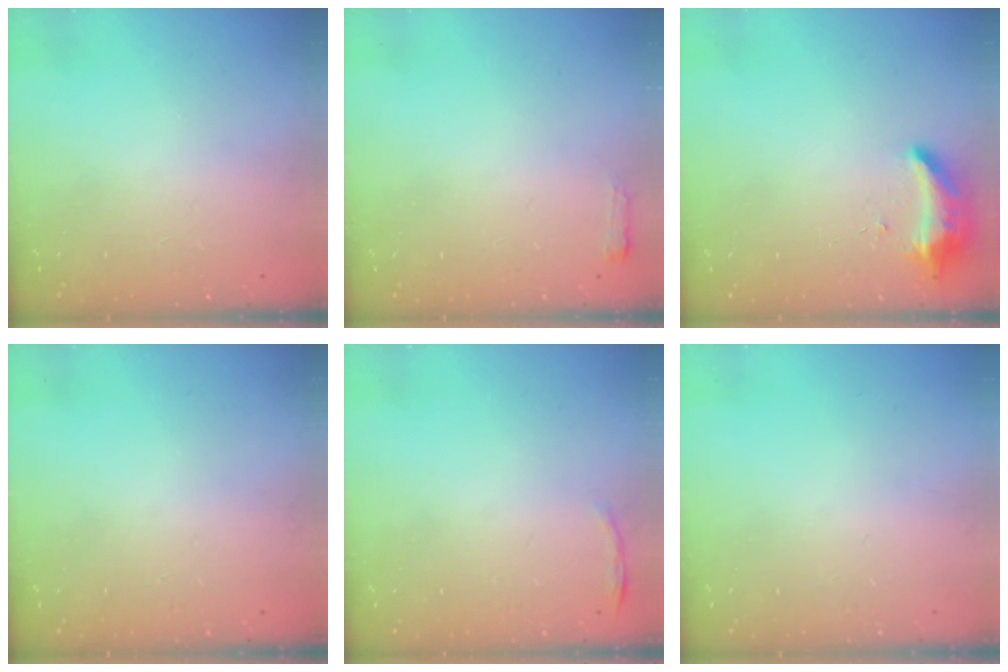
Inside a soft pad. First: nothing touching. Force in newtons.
{"total": 2.7, "press": 2.6, "slide": 0.5}
{"total": 8.4, "press": 8.4, "slide": 0.4}
{"total": 0.0}
{"total": 3.4, "press": 3.3, "slide": 0.9}
{"total": 0.0}